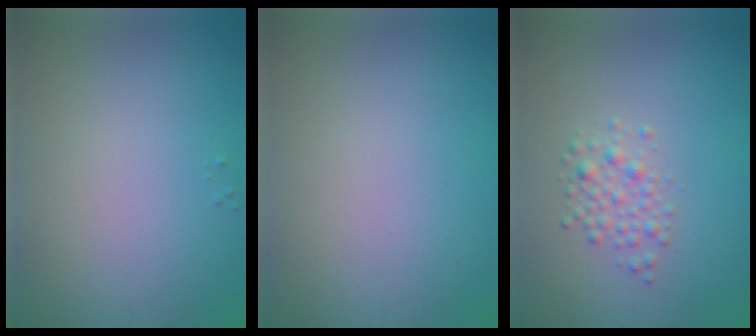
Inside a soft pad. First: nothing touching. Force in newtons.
{"total": 0.0}
{"total": 1.9, "press": 1.9, "slide": 0.1}